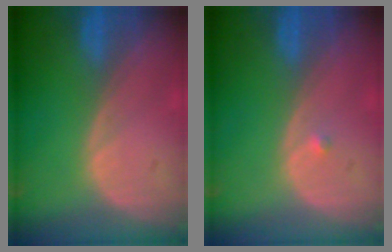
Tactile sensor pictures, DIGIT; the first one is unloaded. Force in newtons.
{"total": 0.5, "press": 0.4, "slide": 0.3}